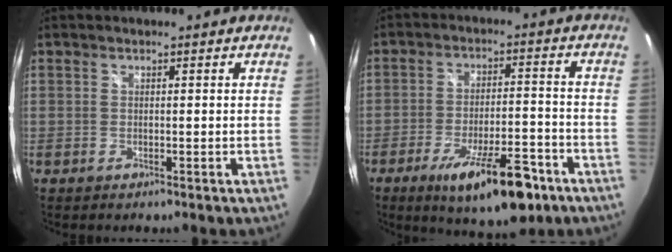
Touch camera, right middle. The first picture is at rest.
{"total": 15.5, "force": [-9.4, 4.6, 11.5], "torque": [-0.190, -0.019, -0.138]}